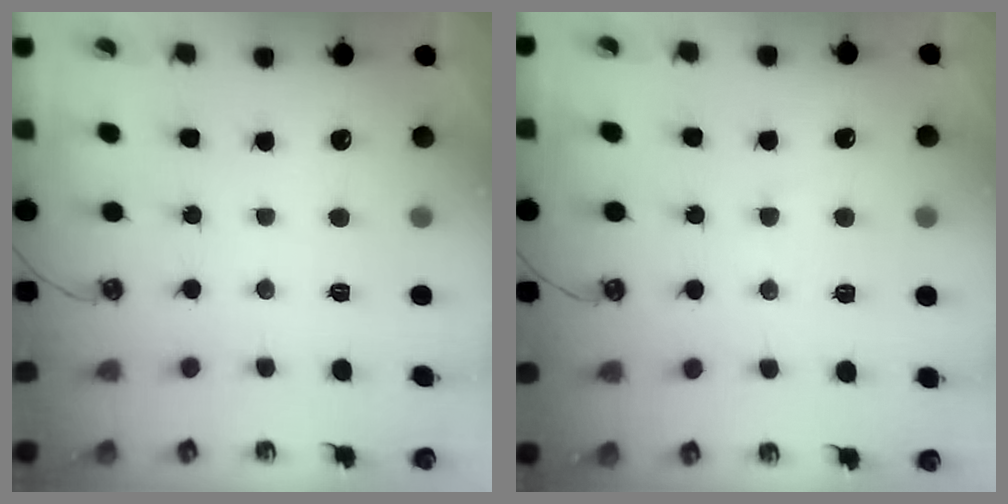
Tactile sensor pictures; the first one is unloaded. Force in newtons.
{"total": 1.6, "press": 1.5, "slide": 0.5}